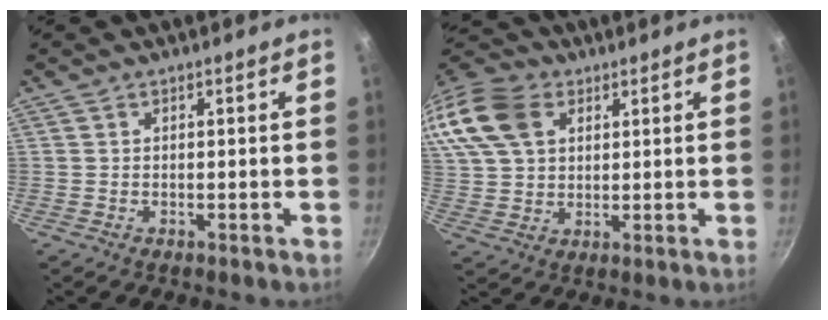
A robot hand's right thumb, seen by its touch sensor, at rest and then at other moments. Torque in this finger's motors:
{"motor_torque": [0.20, 0.21, 0.56, -0.51, 0.26]}